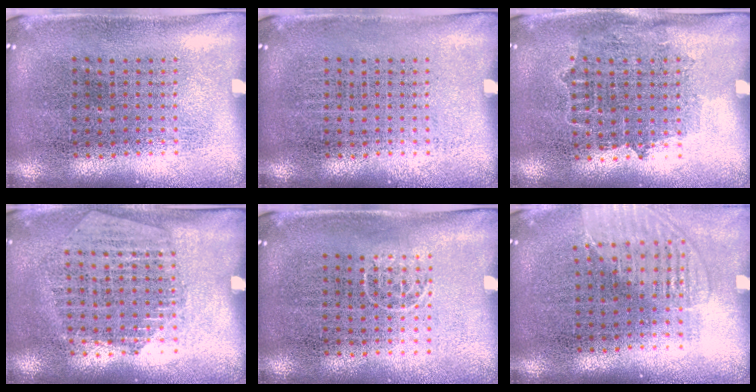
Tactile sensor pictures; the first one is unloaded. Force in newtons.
{"total": 0.0}
{"total": 0.8, "press": 0.8, "slide": 0.3}
{"total": 1.3, "press": 1.2, "slide": 0.5}
{"total": 0.6, "press": 0.4, "slide": 0.4}
{"total": 1.5, "press": 1.3, "slide": 0.6}